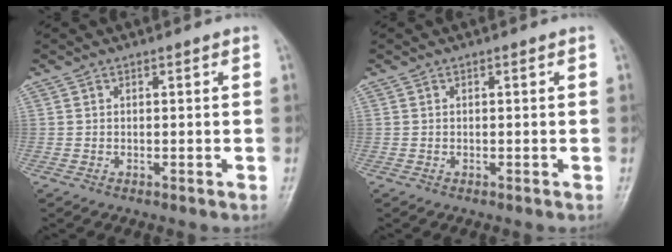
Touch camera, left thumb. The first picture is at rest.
{"total": 0.0}